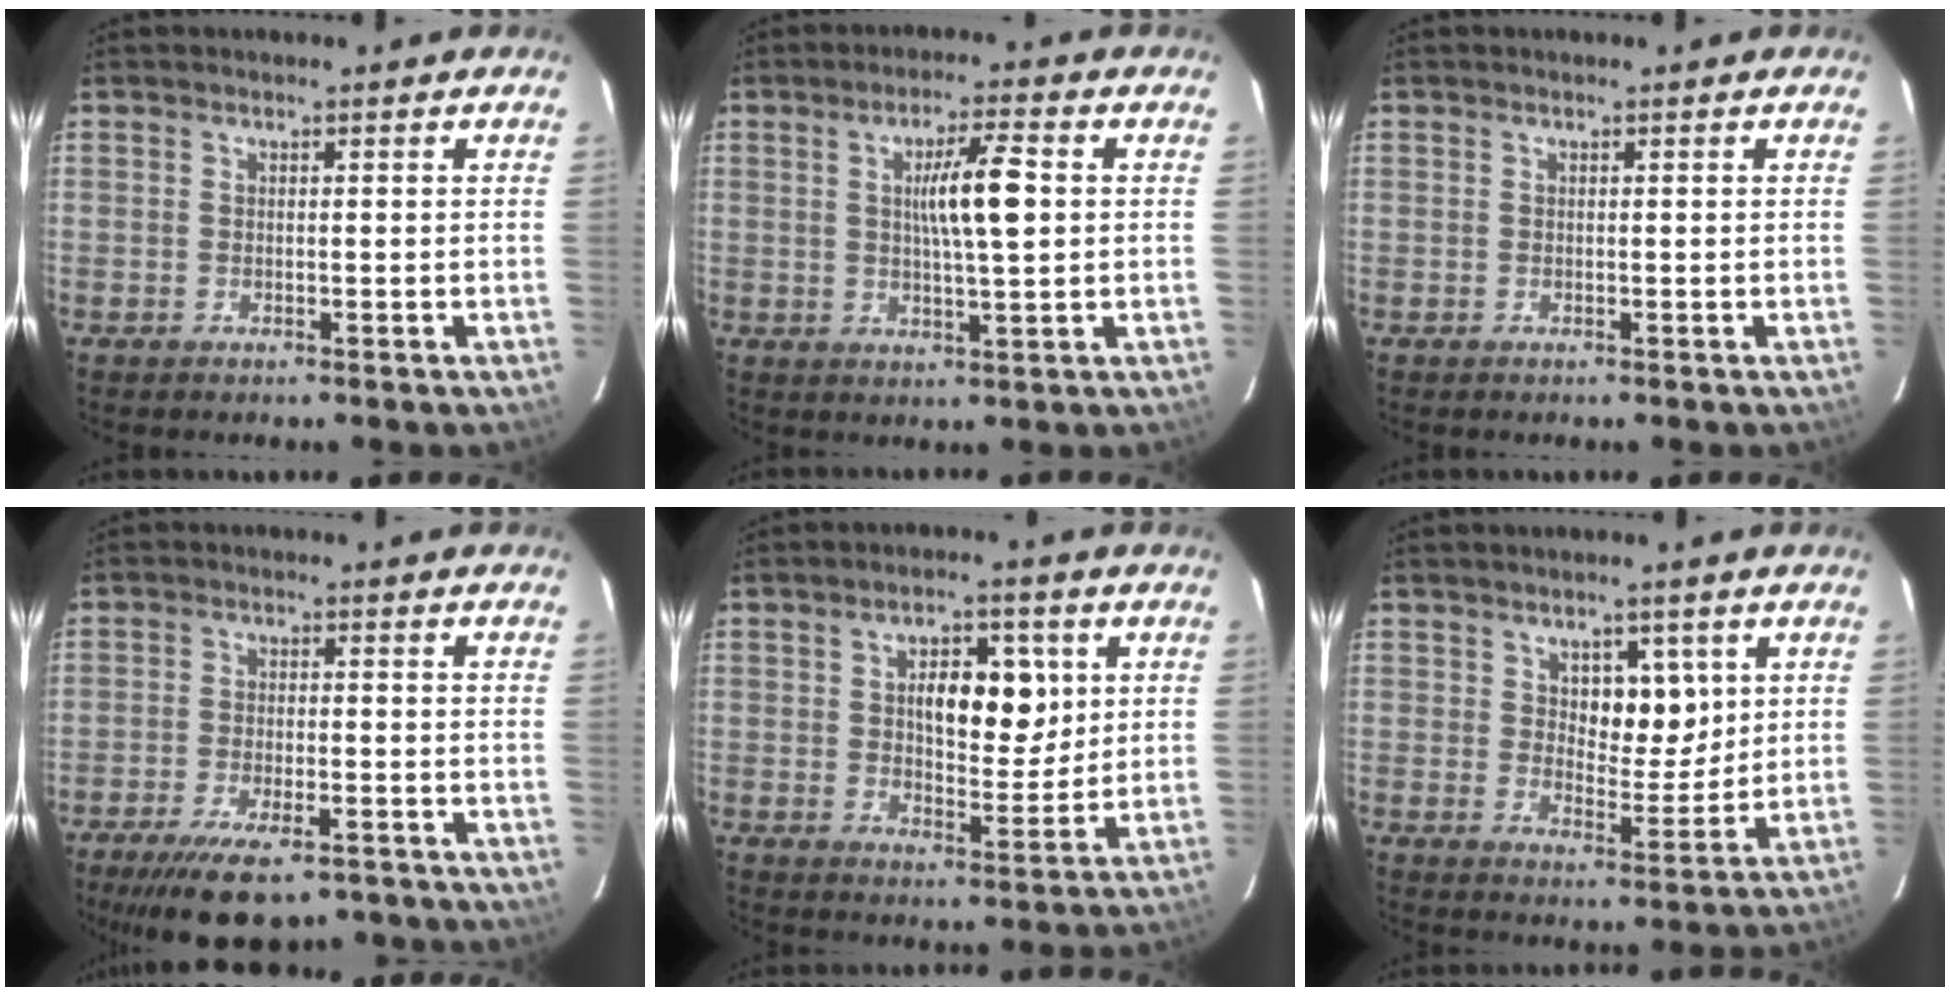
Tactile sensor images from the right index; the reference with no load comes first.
{"total": 7.5, "force": [1.1, 0.6, 7.4], "torque": [-0.127, 0.006, 0.018]}
{"total": 0.0}
{"total": 11.8, "force": [-9.0, 3.4, 6.8], "torque": [-0.106, -0.013, -0.140]}
{"total": 9.0, "force": [2.3, 4.1, 7.6], "torque": [-0.114, 0.011, 0.041]}
{"total": 6.5, "force": [2.5, 3.4, 4.9], "torque": [-0.068, 0.002, 0.043]}